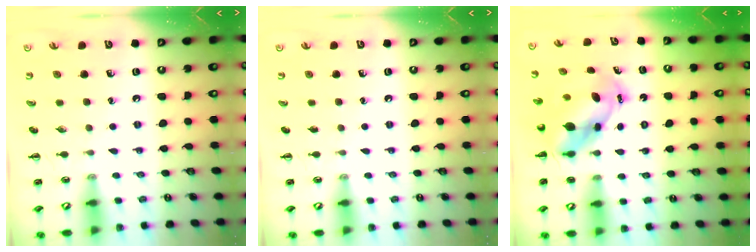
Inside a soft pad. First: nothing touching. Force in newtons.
{"total": 0.0}
{"total": 6.4, "press": 6.2, "slide": 1.8}